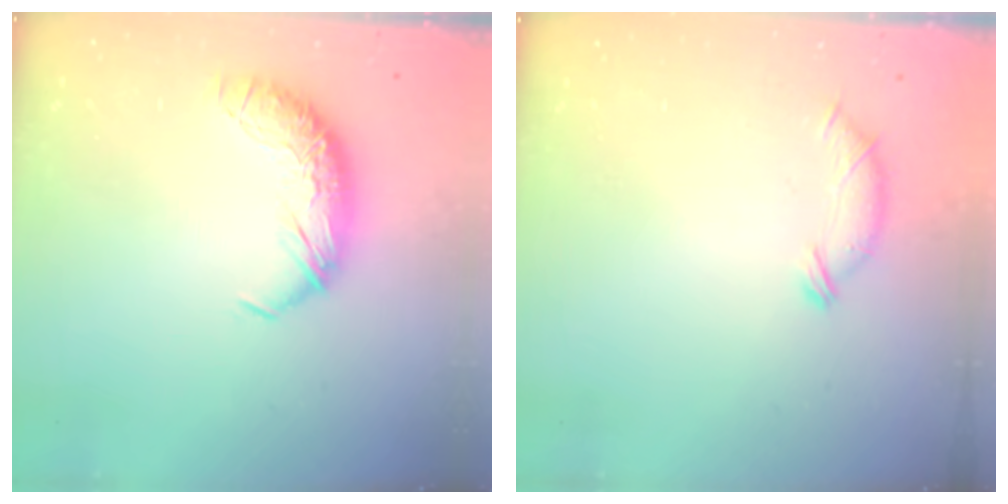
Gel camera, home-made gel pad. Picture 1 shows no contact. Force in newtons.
{"total": 6.3, "press": 6.2, "slide": 0.4}